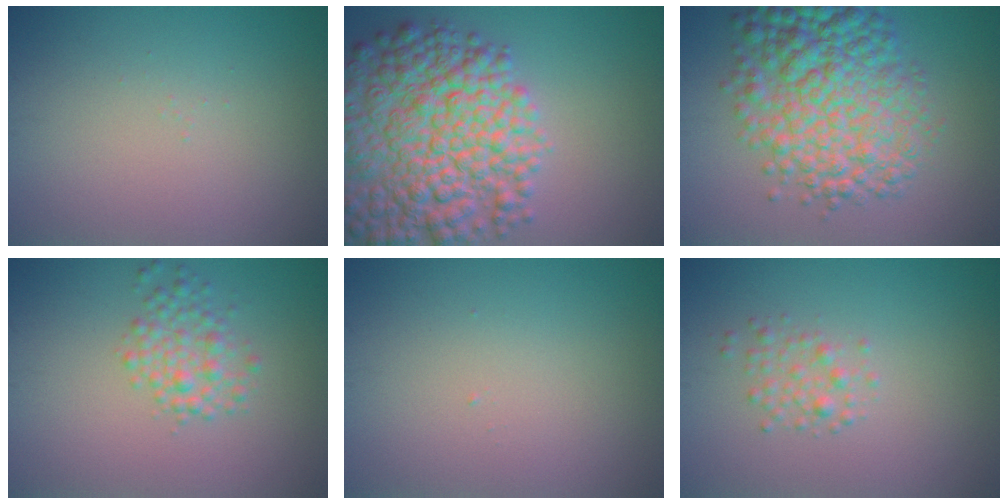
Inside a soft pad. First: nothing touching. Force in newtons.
{"total": 11.2, "press": 11.2, "slide": 0.4}
{"total": 9.7, "press": 9.7, "slide": 0.1}
{"total": 2.7, "press": 2.7, "slide": 0.1}
{"total": 0.0}
{"total": 1.6, "press": 1.6, "slide": 0.1}